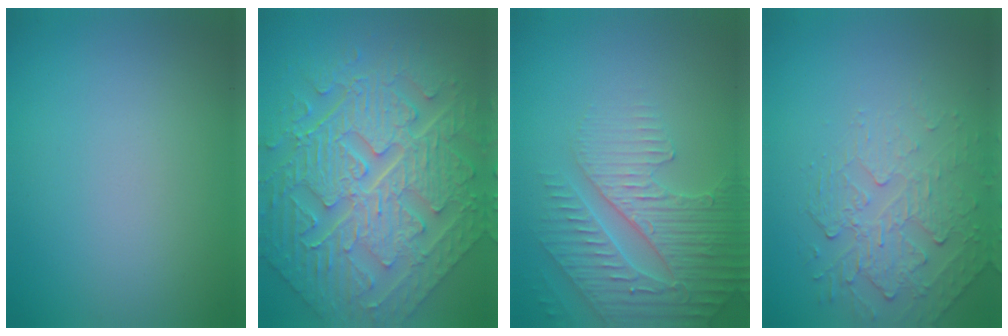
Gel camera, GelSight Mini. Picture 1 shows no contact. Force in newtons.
{"total": 11.1, "press": 7.8, "slide": 7.9}
{"total": 4.5, "press": 4.3, "slide": 1.2}
{"total": 2.4, "press": 1.7, "slide": 1.7}